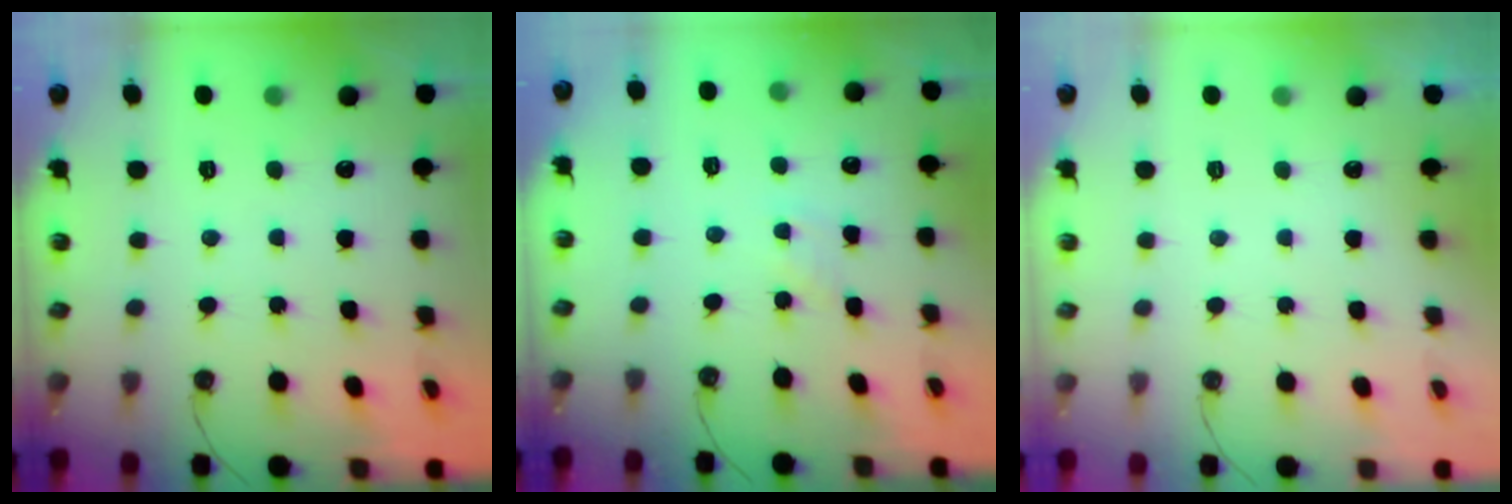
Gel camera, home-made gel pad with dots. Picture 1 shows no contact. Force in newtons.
{"total": 2.4, "press": 2.4, "slide": 0.3}
{"total": 0.0}